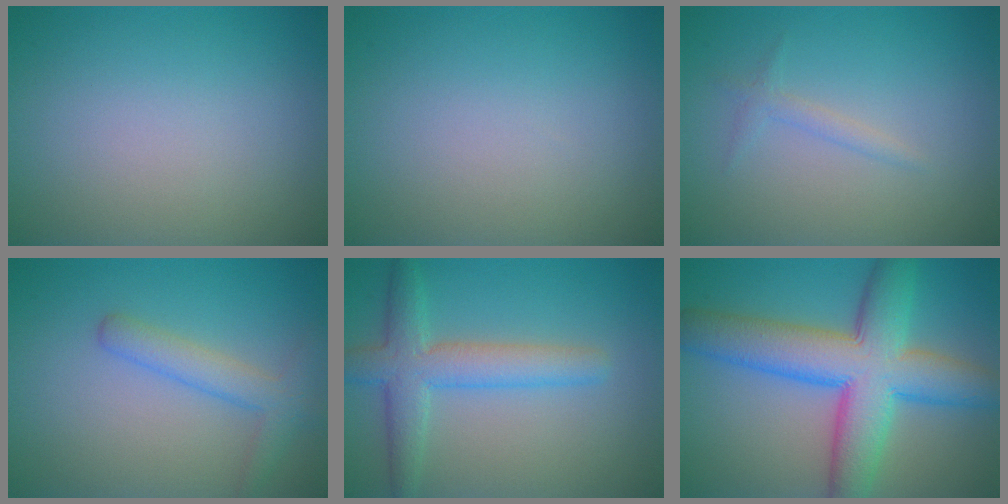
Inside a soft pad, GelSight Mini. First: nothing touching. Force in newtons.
{"total": 0.0}
{"total": 1.1, "press": 1.1, "slide": 0.1}
{"total": 2.9, "press": 2.9, "slide": 0.2}
{"total": 4.7, "press": 4.7, "slide": 0.3}
{"total": 10.2, "press": 10.2, "slide": 0.2}